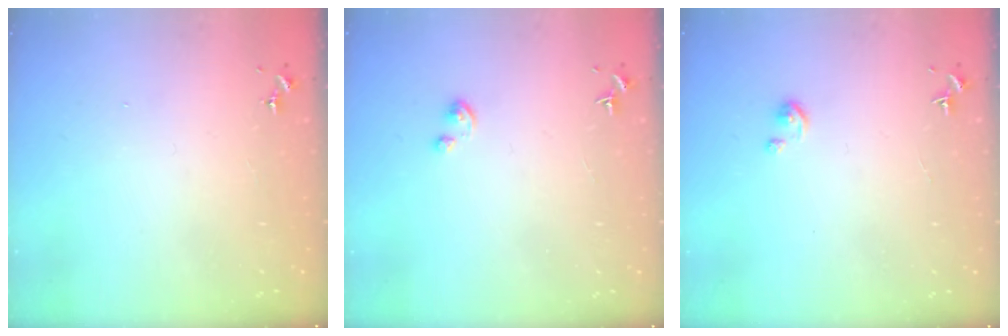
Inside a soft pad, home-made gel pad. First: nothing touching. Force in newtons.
{"total": 1.9, "press": 1.9, "slide": 0.2}
{"total": 2.6, "press": 2.6, "slide": 0.3}